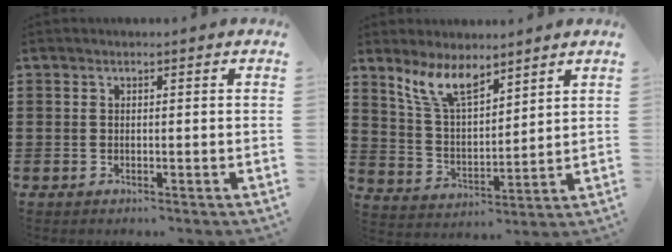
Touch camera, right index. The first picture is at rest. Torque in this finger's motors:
{"motor_torque": [0.91, 0.77, 0.20, 0.12]}